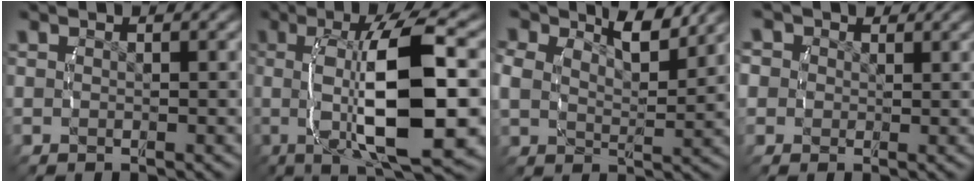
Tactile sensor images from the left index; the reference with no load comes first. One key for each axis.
{"total": 12.7, "fx": -0.8, "fy": 5.1, "fz": 11.6, "tx": -0.199, "ty": -0.006, "tz": -0.001}
{"total": 4.4, "fx": 2.8, "fy": 1.9, "fz": 2.7, "tx": -0.061, "ty": -0.007, "tz": 0.052}
{"total": 4.7, "fx": 1.1, "fy": 4.2, "fz": 1.7, "tx": -0.048, "ty": -0.003, "tz": 0.014}